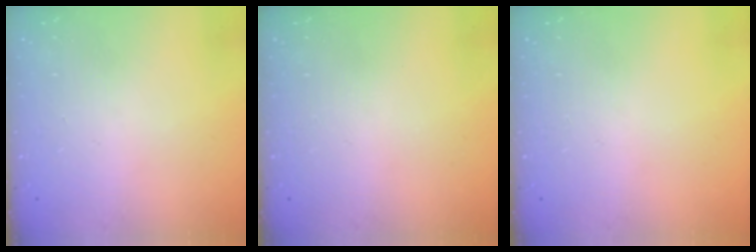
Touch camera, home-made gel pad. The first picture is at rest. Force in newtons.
{"total": 0.0}
{"total": 0.0}